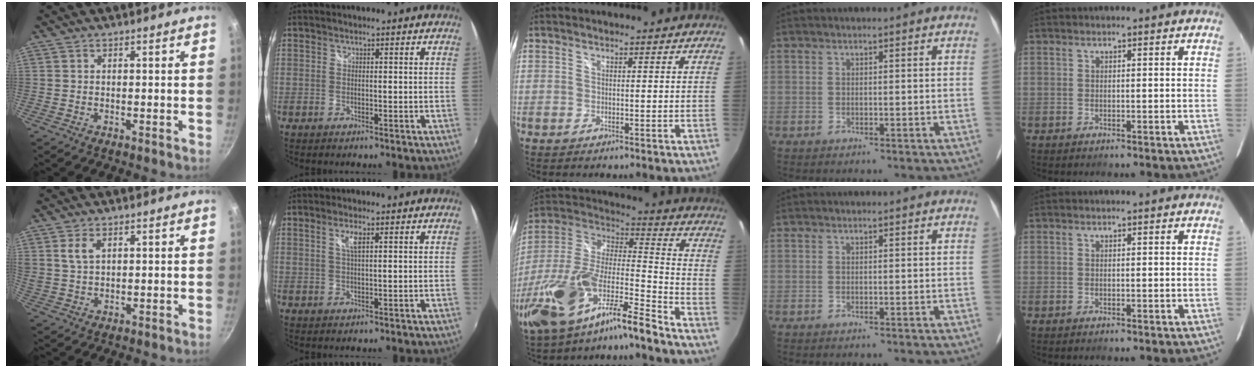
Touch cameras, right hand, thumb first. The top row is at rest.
{"thumb": {"total": 4.1, "force": [1.8, 2.2, 3.0], "torque": [-0.051, -0.004, 0.037]}, "index": {"total": 2.5, "force": [1.0, 0.5, 2.3], "torque": [-0.042, 0.002, 0.018]}, "middle": {"total": 20.2, "force": [-14.4, 4.1, 13.5], "torque": [-0.265, -0.013, -0.274]}}